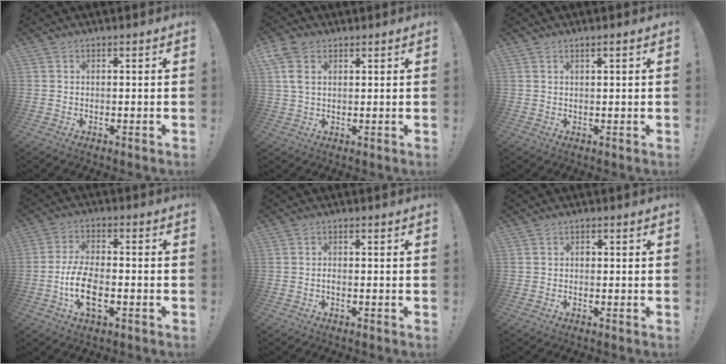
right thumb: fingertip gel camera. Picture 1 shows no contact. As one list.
[{"total": 6.9, "force": [2.9, 4.1, 4.7], "torque": [-0.098, 0.003, 0.058]}, {"total": 1.2, "force": [0.7, -0.1, 1.0], "torque": [-0.021, 0.002, 0.012]}, {"total": 10.9, "force": [-3.4, 5.5, 8.8], "torque": [-0.166, 0.002, -0.058]}, {"total": 0.9, "force": [-0.7, 0.3, 0.5], "torque": [-0.008, 0.002, -0.012]}, {"total": 0.6, "force": [-0.3, 0.4, 0.2], "torque": [0.004, -0.003, -0.008]}]